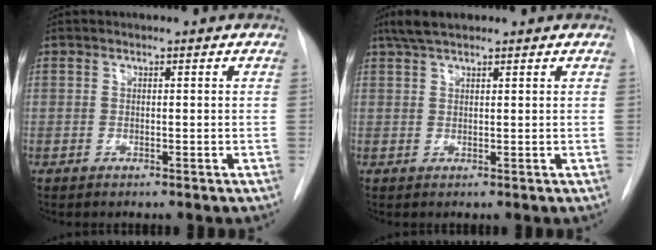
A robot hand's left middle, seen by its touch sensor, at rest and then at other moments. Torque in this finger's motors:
{"motor_torque": [0.36, -0.34, 0.02, 0.01]}